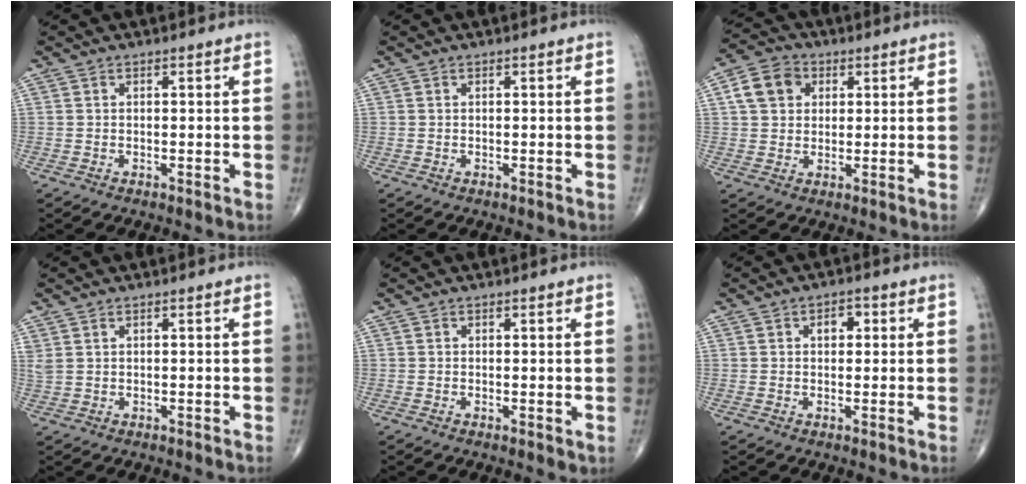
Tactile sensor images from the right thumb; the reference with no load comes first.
{"total": 0.0}
{"total": 7.6, "force": [2.2, 6.1, 4.0], "torque": [-0.056, 0.007, 0.032]}
{"total": 1.8, "force": [1.1, 0.9, 1.1], "torque": [-0.032, 0.008, 0.030]}
{"total": 0.9, "force": [0.0, 0.4, 0.8], "torque": [-0.013, -0.005, -0.001]}
{"total": 3.0, "force": [0.8, 2.0, 2.1], "torque": [-0.015, 0.004, 0.007]}